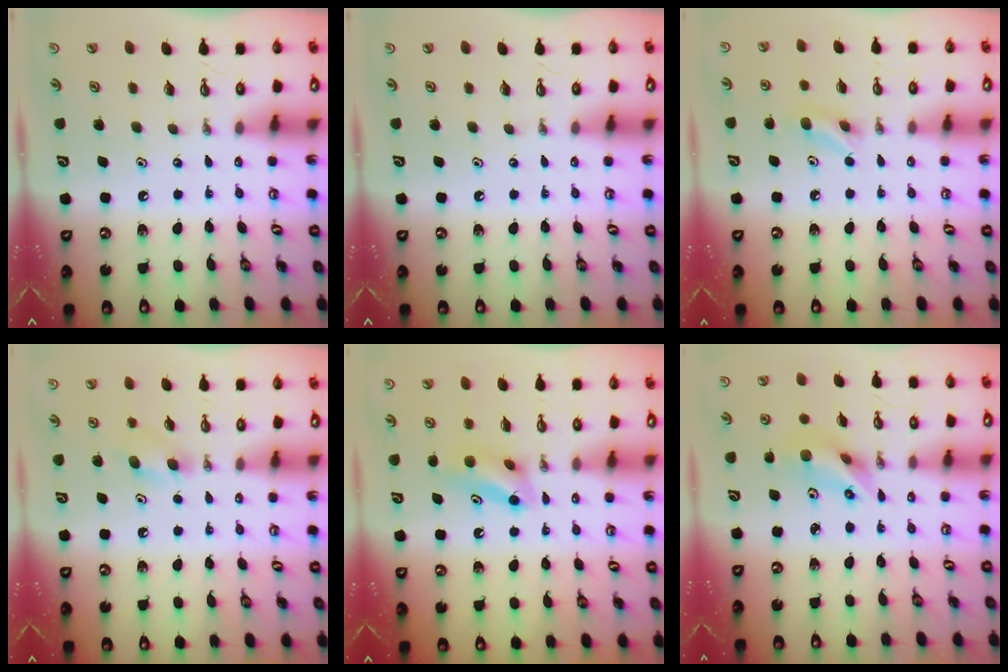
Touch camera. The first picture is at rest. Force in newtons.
{"total": 0.0}
{"total": 5.7, "press": 5.5, "slide": 1.5}
{"total": 5.3, "press": 5.1, "slide": 1.3}
{"total": 6.2, "press": 6.2, "slide": 0.8}
{"total": 6.6, "press": 5.9, "slide": 2.9}